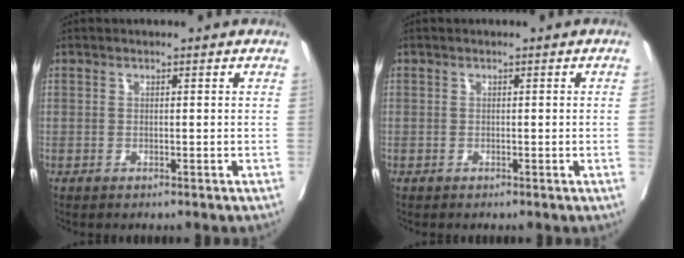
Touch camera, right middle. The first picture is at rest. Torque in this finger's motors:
{"motor_torque": [0.84, -0.74, -0.11, -0.21]}